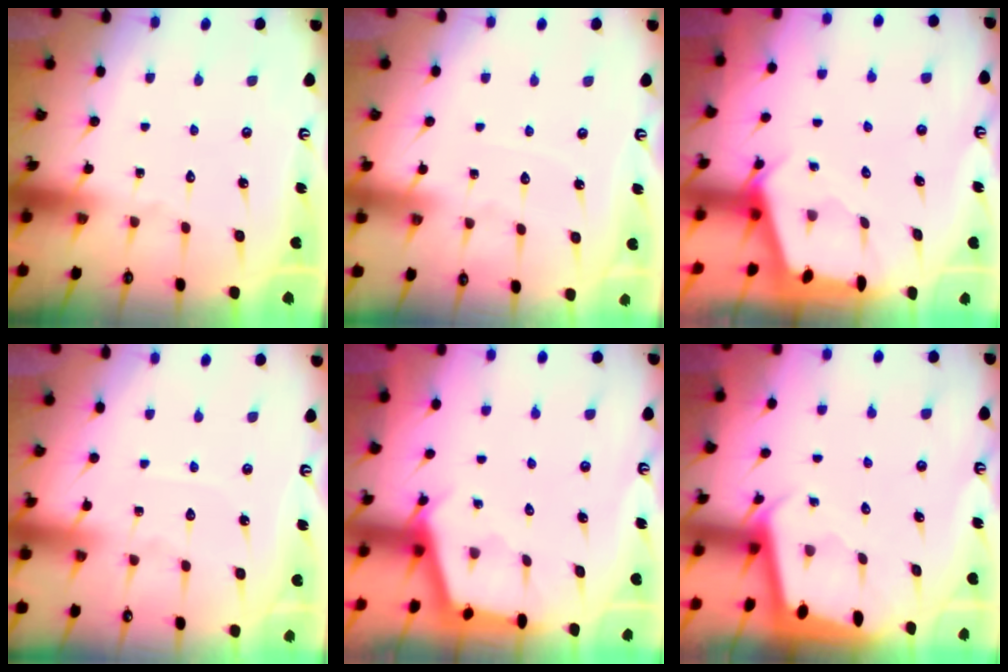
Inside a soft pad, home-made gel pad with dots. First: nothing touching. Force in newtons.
{"total": 2.6, "press": 2.6, "slide": 0.4}
{"total": 2.4, "press": 2.4, "slide": 0.3}
{"total": 3.2, "press": 3.2, "slide": 0.4}
{"total": 2.7, "press": 2.7, "slide": 0.3}
{"total": 1.9, "press": 1.9, "slide": 0.1}